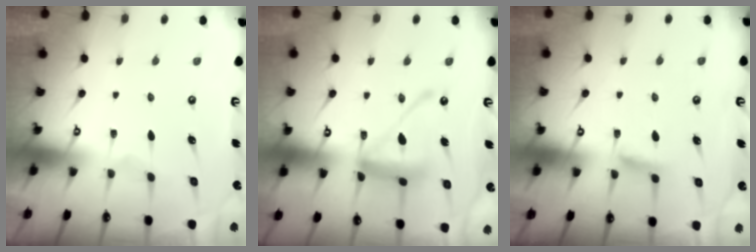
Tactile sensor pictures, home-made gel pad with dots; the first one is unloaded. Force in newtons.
{"total": 13.9, "press": 13.8, "slide": 1.4}
{"total": 6.6, "press": 6.6, "slide": 0.8}